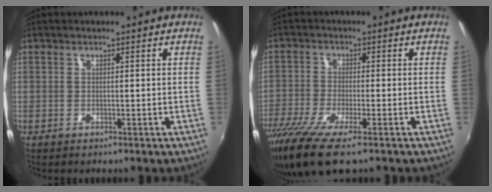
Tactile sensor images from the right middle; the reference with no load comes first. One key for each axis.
{"total": 11.3, "fx": -7.8, "fy": 2.3, "fz": 7.9, "tx": -0.179, "ty": -0.048, "tz": -0.146}